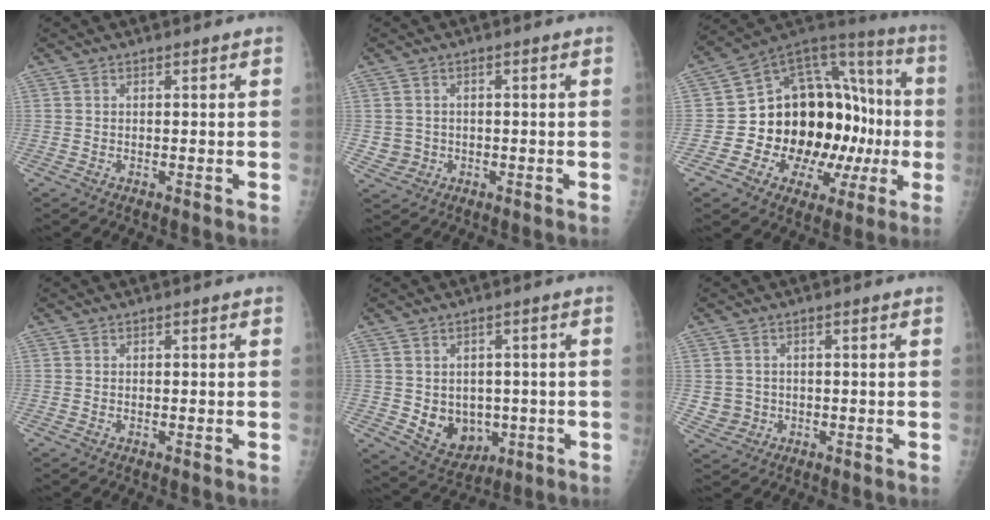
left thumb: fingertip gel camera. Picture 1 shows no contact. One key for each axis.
{"total": 3.0, "fx": -0.6, "fy": 3.0, "fz": 0.3, "tx": 0.006, "ty": 0.004, "tz": -0.005}
{"total": 27.0, "fx": -3.0, "fy": 16.9, "fz": 20.8, "tx": -0.254, "ty": 0.056, "tz": -0.032}
{"total": 0.0}
{"total": 8.9, "fx": -1.3, "fy": 7.1, "fz": 5.2, "tx": -0.045, "ty": 0.003, "tz": 0.002}
{"total": 3.6, "fx": -0.6, "fy": 3.5, "fz": 0.5, "tx": 0.004, "ty": 0.004, "tz": -0.004}